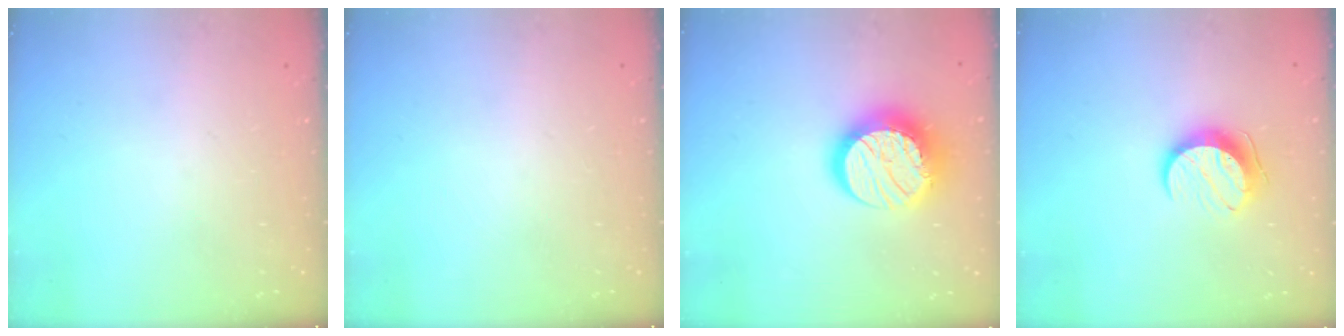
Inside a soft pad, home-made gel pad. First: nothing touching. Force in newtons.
{"total": 0.0}
{"total": 17.0, "press": 17.0, "slide": 1.3}
{"total": 9.7, "press": 9.7, "slide": 0.5}